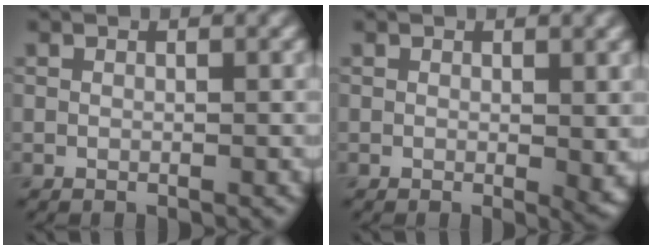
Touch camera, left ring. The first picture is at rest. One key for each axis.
{"total": 1.6, "fx": 0.2, "fy": 0.3, "fz": 1.6, "tx": -0.015, "ty": -0.007, "tz": 0.002}